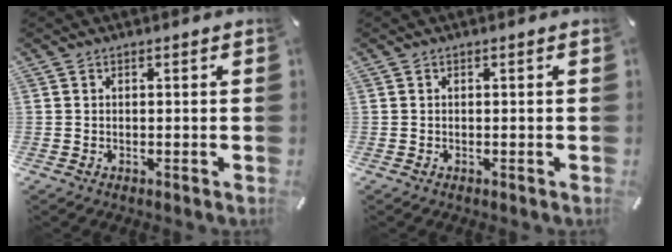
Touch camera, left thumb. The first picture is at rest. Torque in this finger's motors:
{"motor_torque": [0.00, 0.00, 0.10, 0.08, 0.00]}